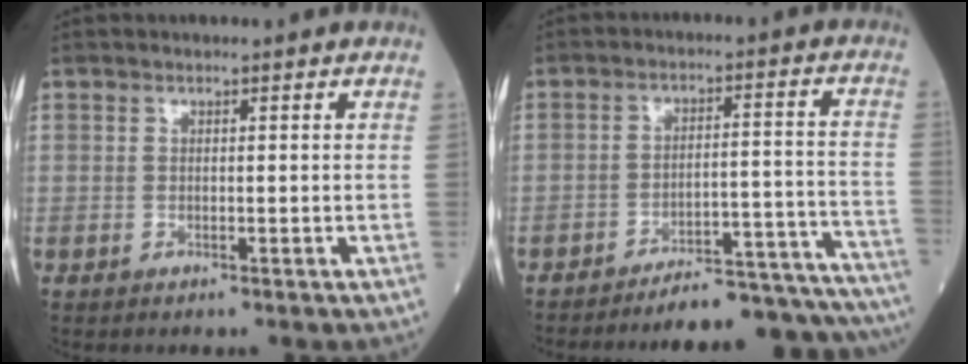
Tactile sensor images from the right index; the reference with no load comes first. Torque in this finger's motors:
{"motor_torque": [0.08, -0.73, 0.15, 0.08]}